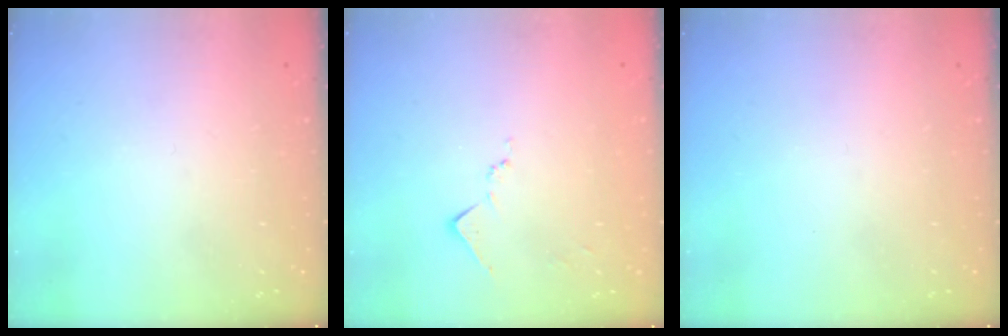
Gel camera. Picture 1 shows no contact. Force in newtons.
{"total": 7.3, "press": 7.2, "slide": 0.7}
{"total": 0.0}